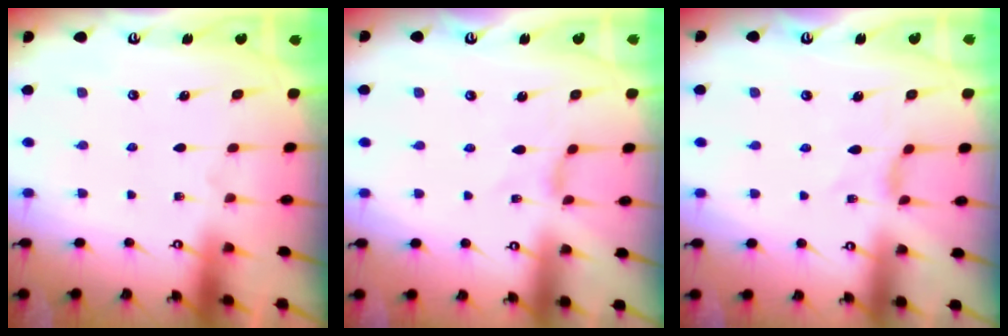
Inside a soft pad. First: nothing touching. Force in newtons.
{"total": 0.0}
{"total": 2.4, "press": 2.4, "slide": 0.5}